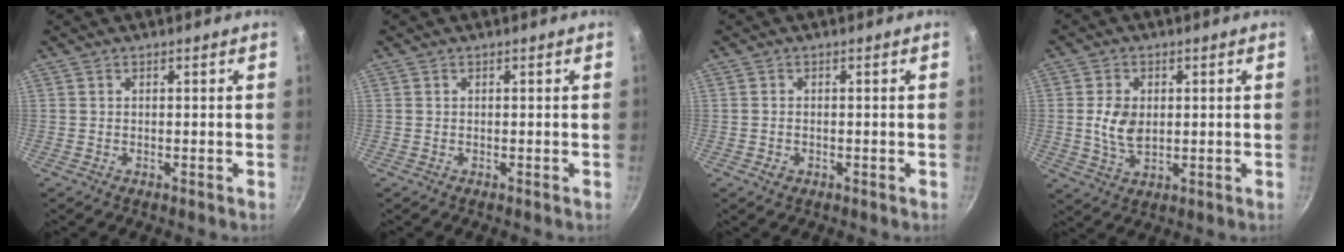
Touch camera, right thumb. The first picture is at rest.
{"total": 0.0}
{"total": 1.6, "force": [-0.6, 1.3, 0.8], "torque": [-0.013, 0.001, -0.009]}
{"total": 6.6, "force": [0.6, 4.4, 4.9], "torque": [-0.085, -0.008, 0.013]}